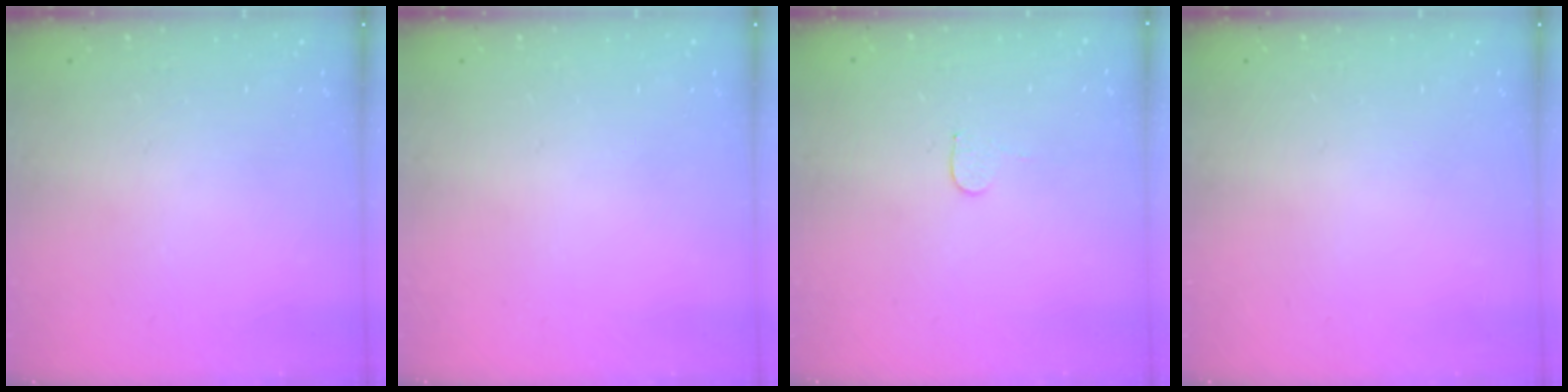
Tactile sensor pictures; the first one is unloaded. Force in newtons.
{"total": 0.0}
{"total": 3.4, "press": 3.4, "slide": 0.2}
{"total": 0.0}